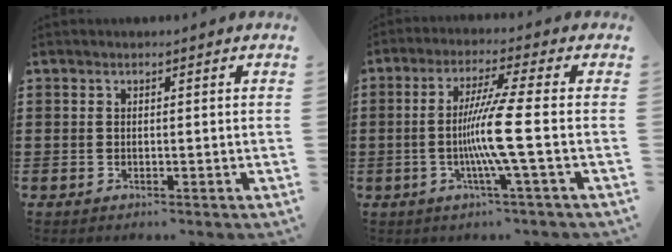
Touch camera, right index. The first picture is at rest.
{"total": 8.3, "force": [-1.6, -1.1, 8.1], "torque": [-0.163, -0.021, -0.040]}